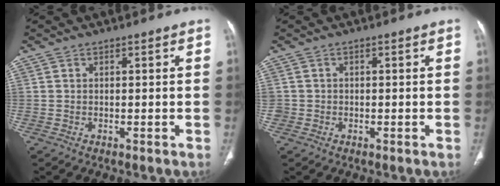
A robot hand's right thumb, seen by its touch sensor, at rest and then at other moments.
{"total": 1.2, "force": [-0.1, 1.2, 0.2], "torque": [0.005, 0.005, 0.000]}